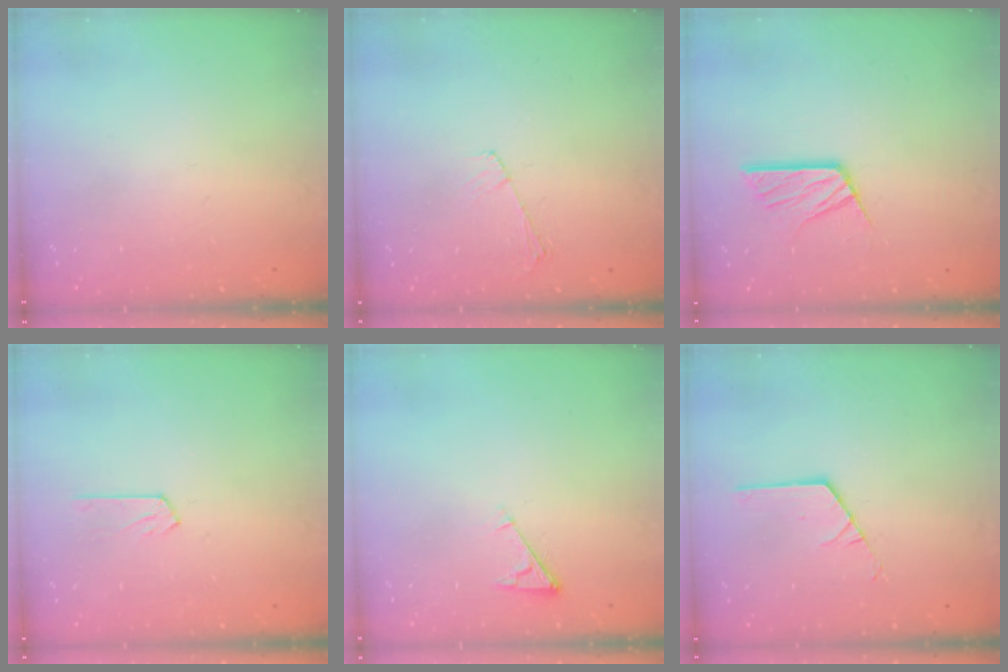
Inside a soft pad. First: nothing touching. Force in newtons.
{"total": 4.9, "press": 4.9, "slide": 0.6}
{"total": 10.6, "press": 10.5, "slide": 0.9}
{"total": 4.8, "press": 4.8, "slide": 0.5}
{"total": 2.8, "press": 2.7, "slide": 0.4}
{"total": 1.8, "press": 1.8, "slide": 0.2}